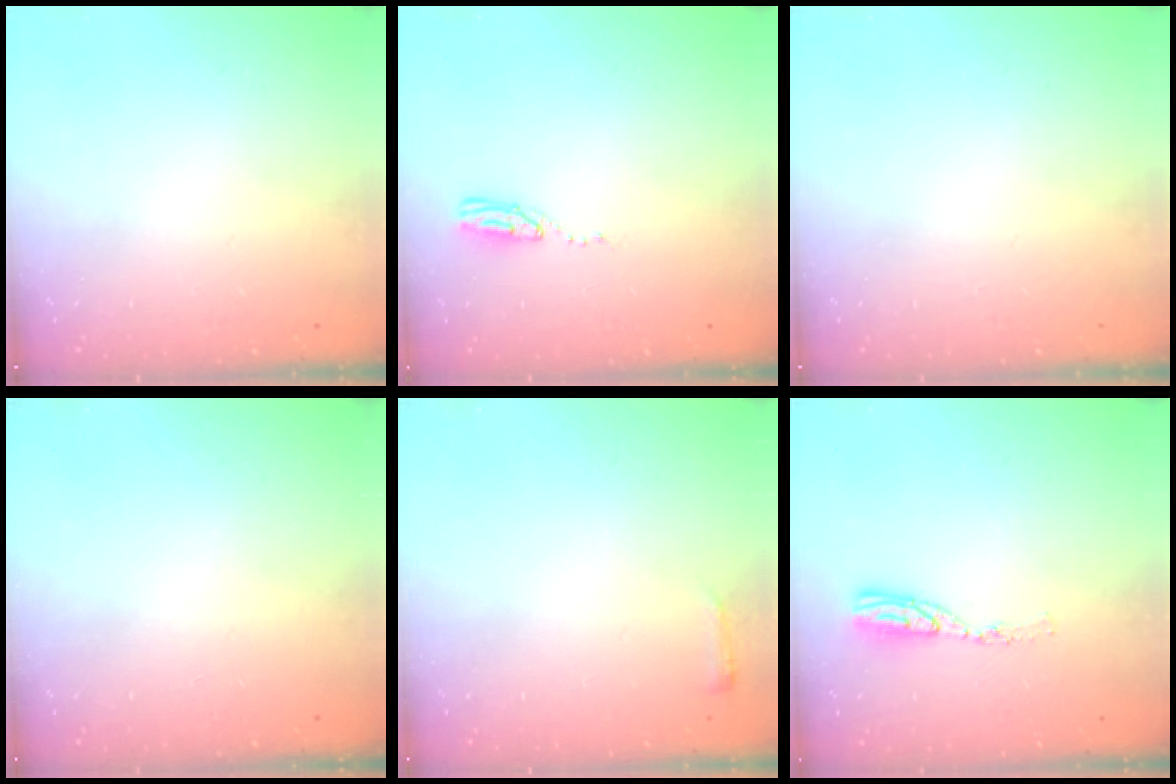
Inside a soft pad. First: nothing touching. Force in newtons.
{"total": 3.8, "press": 3.8, "slide": 0.2}
{"total": 0.0}
{"total": 0.0}
{"total": 2.4, "press": 2.3, "slide": 0.6}
{"total": 7.0, "press": 7.0, "slide": 0.6}